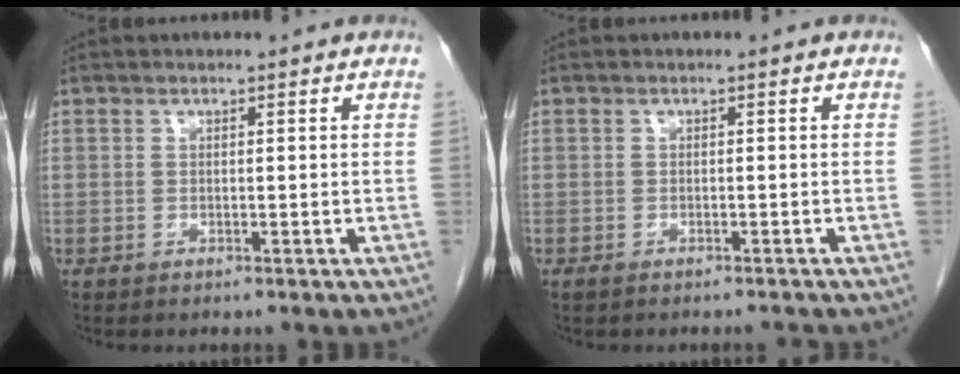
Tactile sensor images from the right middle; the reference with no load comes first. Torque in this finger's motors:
{"motor_torque": [-0.54, 0.01, -0.07, -0.01]}